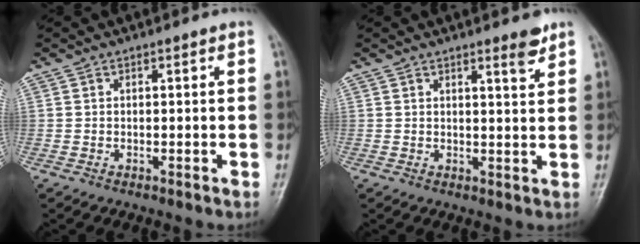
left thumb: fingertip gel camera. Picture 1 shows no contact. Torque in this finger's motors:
{"motor_torque": [-0.45, 0.35, -0.29, 0.05, 0.04]}